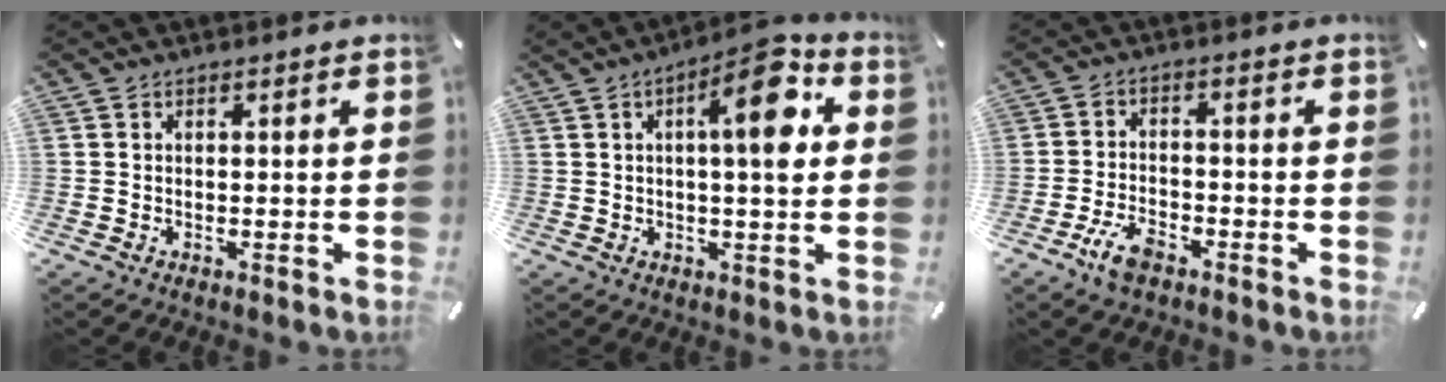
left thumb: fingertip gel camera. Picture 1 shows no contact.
{"total": 12.0, "force": [3.4, 3.6, 10.9], "torque": [-0.151, -0.012, 0.045]}
{"total": 6.2, "force": [-3.8, 2.9, 4.0], "torque": [-0.093, 0.012, -0.073]}